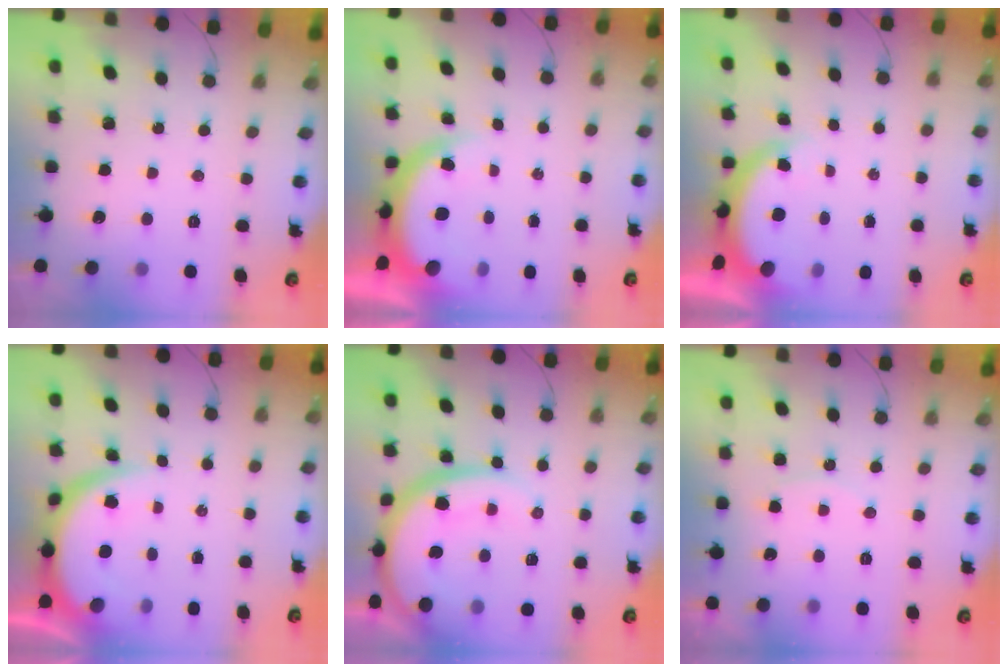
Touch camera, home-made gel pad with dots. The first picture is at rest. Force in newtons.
{"total": 5.2, "press": 5.1, "slide": 0.8}
{"total": 3.9, "press": 3.9, "slide": 0.6}
{"total": 7.5, "press": 7.5, "slide": 0.5}
{"total": 15.9, "press": 15.9, "slide": 1.3}
{"total": 4.7, "press": 4.6, "slide": 0.3}